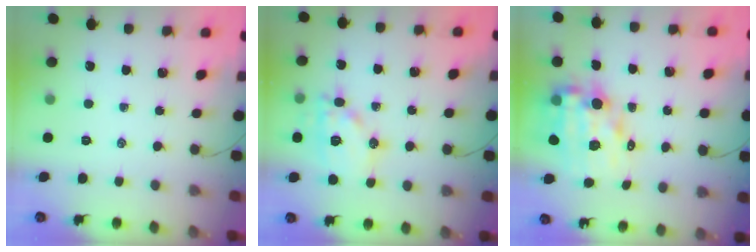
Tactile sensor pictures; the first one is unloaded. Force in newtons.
{"total": 13.4, "press": 13.4, "slide": 1.5}
{"total": 11.7, "press": 11.2, "slide": 3.2}